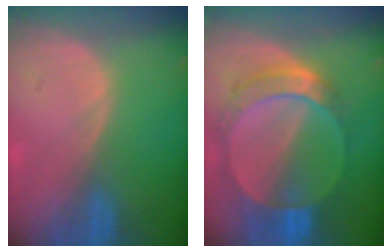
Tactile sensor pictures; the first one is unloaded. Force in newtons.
{"total": 8.9, "press": 7.9, "slide": 4.0}